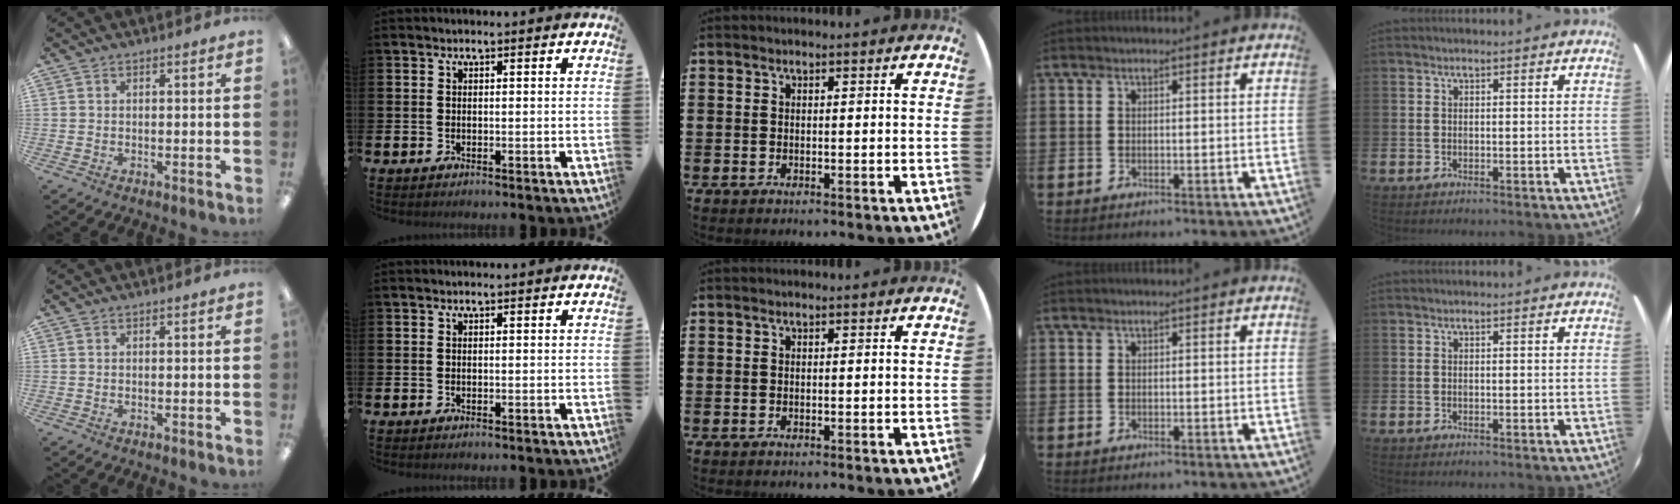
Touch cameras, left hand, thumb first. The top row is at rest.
{}